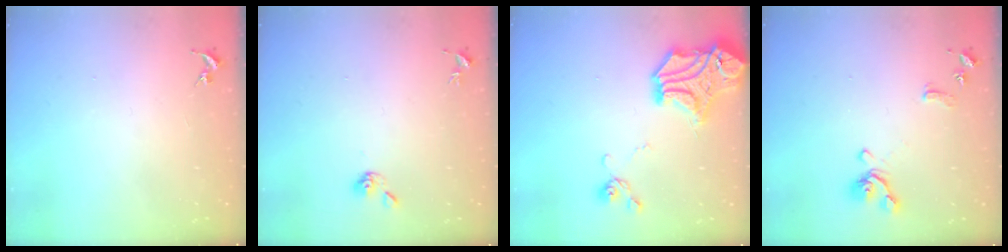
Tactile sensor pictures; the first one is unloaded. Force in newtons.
{"total": 5.2, "press": 5.1, "slide": 0.6}
{"total": 18.9, "press": 18.7, "slide": 2.7}
{"total": 11.3, "press": 11.2, "slide": 1.3}